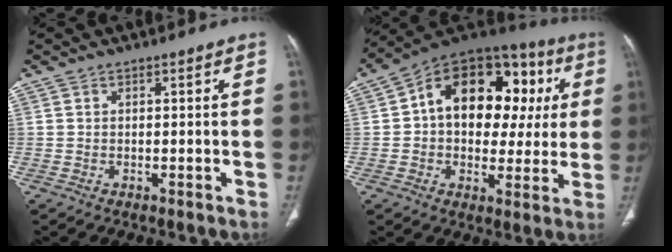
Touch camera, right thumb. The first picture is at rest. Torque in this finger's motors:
{"motor_torque": [-0.63, 1.64, 0.74, 0.56, 0.41]}